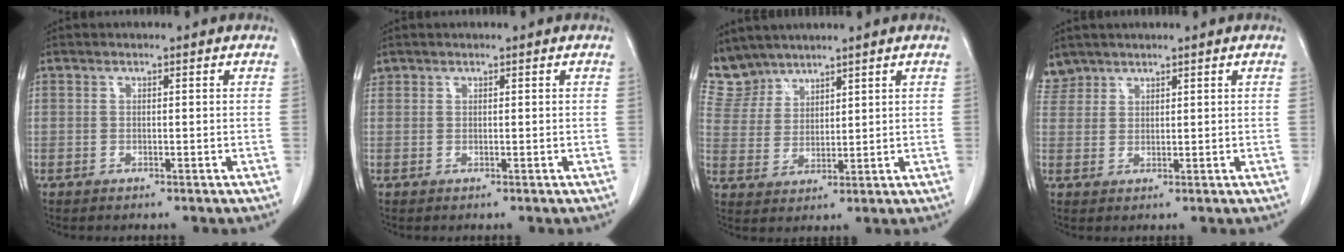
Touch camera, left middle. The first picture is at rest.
{"total": 0.8, "force": [0.6, 0.6, 0.0], "torque": [0.001, 0.015, 0.012]}
{"total": 5.6, "force": [5.3, 1.6, -0.4], "torque": [-0.004, 0.008, 0.124]}
{"total": 2.7, "force": [2.5, 1.1, -0.4], "torque": [0.010, 0.011, 0.051]}